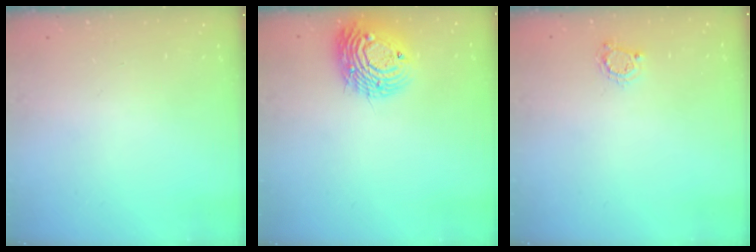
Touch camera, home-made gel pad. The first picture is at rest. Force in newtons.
{"total": 12.9, "press": 12.7, "slide": 2.2}
{"total": 3.8, "press": 3.7, "slide": 0.4}